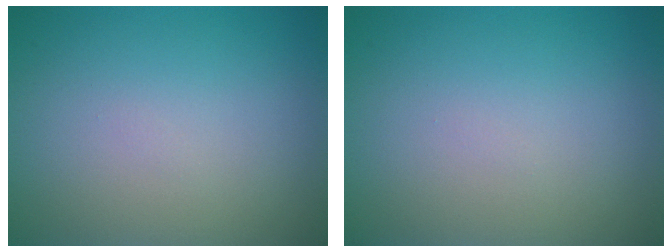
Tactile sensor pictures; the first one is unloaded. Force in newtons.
{"total": 0.0}